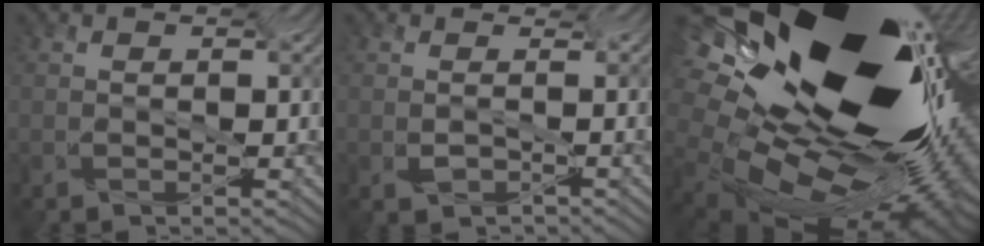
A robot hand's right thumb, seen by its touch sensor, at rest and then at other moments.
{"total": 0.5, "force": [-0.4, 0.1, -0.3], "torque": [-0.002, 0.002, -0.003]}
{"total": 16.8, "force": [1.5, 11.0, 12.6], "torque": [-0.259, -0.005, 0.002]}